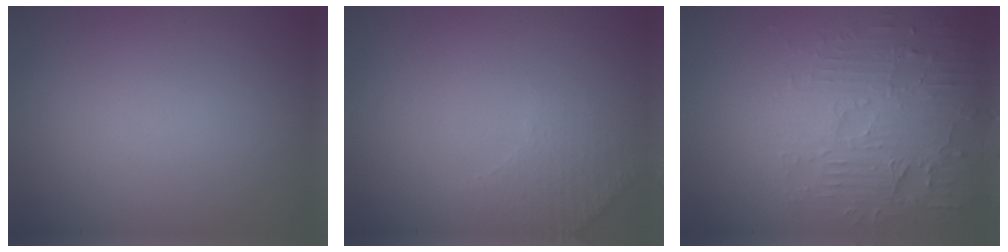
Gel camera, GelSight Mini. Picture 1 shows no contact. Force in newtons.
{"total": 2.1, "press": 2.0, "slide": 0.5}
{"total": 4.1, "press": 3.7, "slide": 1.7}